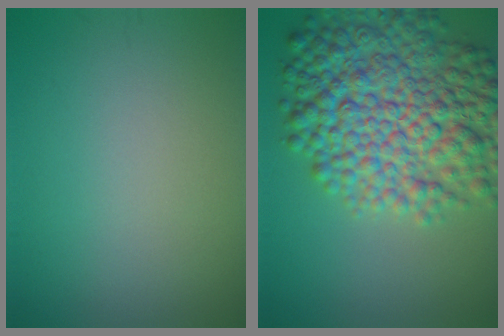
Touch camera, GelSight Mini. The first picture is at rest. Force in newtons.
{"total": 11.8, "press": 11.8, "slide": 0.4}